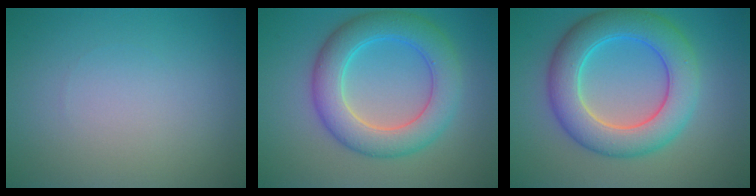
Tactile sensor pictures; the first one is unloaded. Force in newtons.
{"total": 6.5, "press": 6.5, "slide": 0.1}
{"total": 7.7, "press": 7.7, "slide": 0.3}